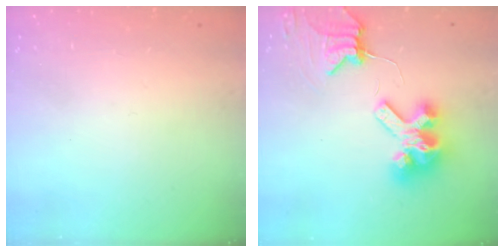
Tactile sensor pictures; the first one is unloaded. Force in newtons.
{"total": 10.6, "press": 10.5, "slide": 1.4}